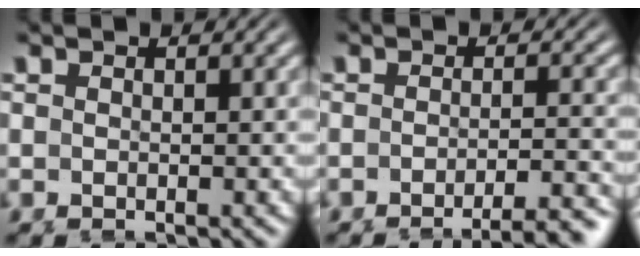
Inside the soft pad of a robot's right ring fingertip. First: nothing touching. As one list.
[{"total": 4.0, "force": [-3.1, 0.2, 2.5], "torque": [-0.022, -0.005, -0.046]}]